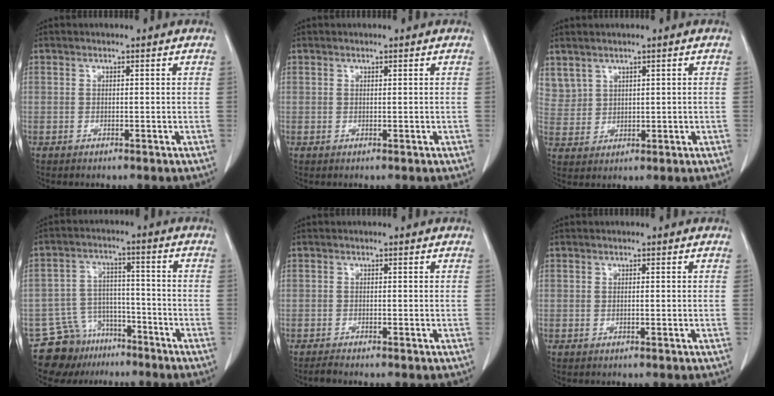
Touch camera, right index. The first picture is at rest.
{"total": 0.0}
{"total": 4.8, "force": [3.3, 3.4, 0.8], "torque": [-0.020, 0.010, 0.081]}
{"total": 9.0, "force": [-7.0, 5.6, 0.5], "torque": [-0.011, 0.040, -0.111]}
{"total": 1.1, "force": [-1.0, -0.2, 0.2], "torque": [-0.010, -0.005, -0.019]}
{"total": 0.0}